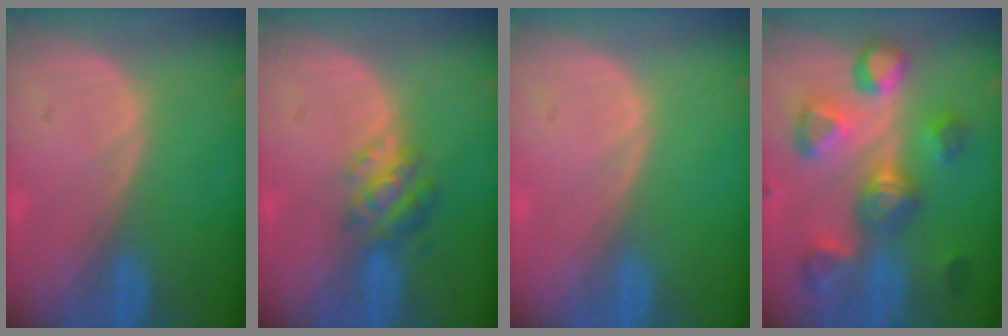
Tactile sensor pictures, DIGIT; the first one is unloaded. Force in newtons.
{"total": 4.8, "press": 4.5, "slide": 1.6}
{"total": 0.0}
{"total": 9.5, "press": 9.4, "slide": 1.2}